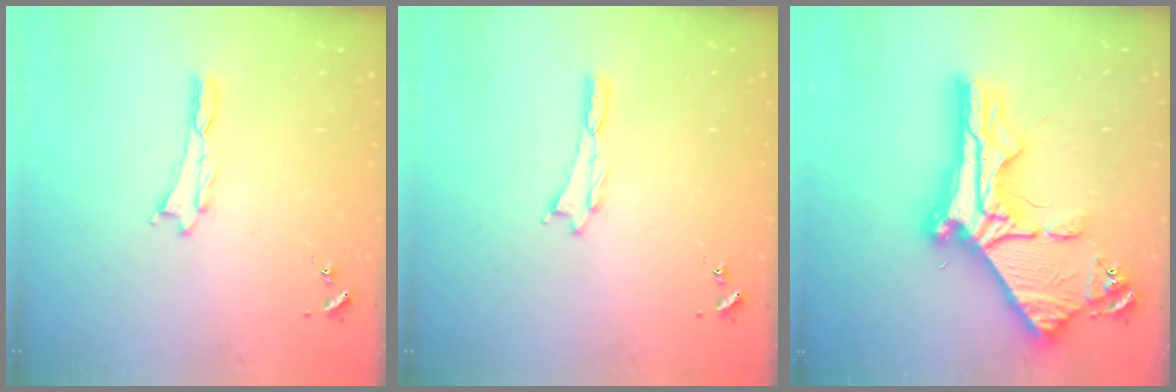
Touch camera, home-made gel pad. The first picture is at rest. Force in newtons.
{"total": 0.0}
{"total": 16.5, "press": 16.4, "slide": 1.9}